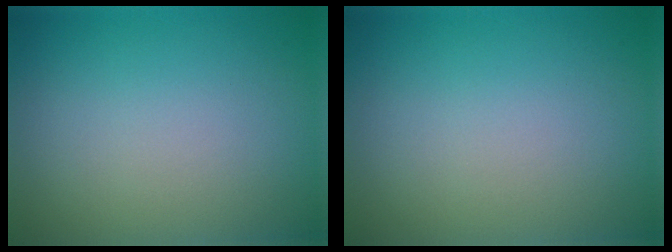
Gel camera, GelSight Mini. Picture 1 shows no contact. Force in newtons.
{"total": 0.0}